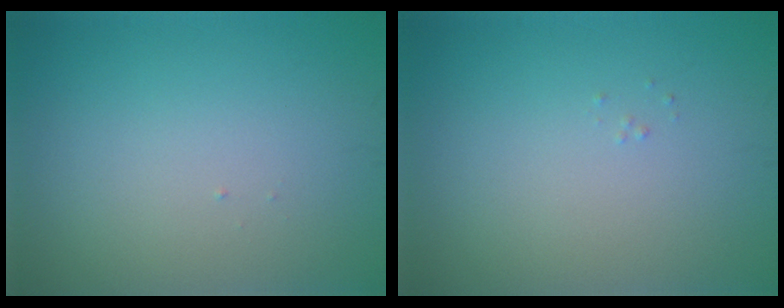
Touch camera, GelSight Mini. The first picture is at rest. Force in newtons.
{"total": 0.0}